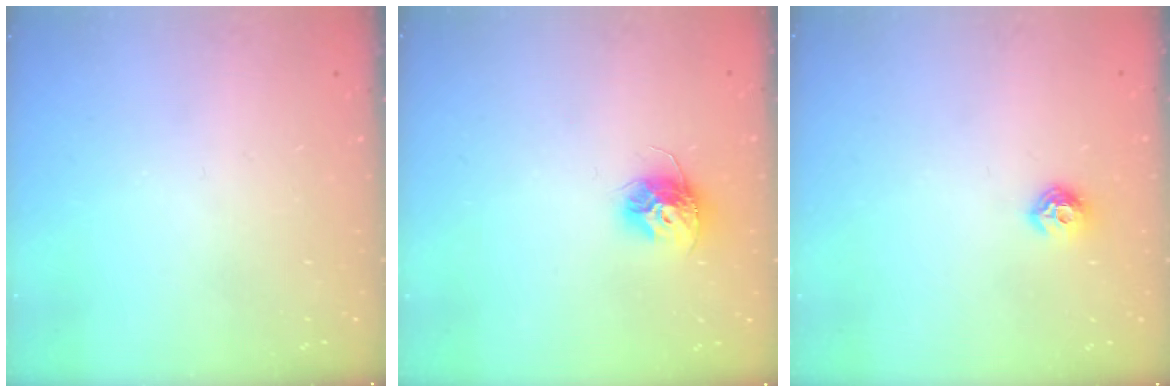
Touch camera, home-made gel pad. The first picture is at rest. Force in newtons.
{"total": 10.3, "press": 10.3, "slide": 0.7}
{"total": 6.8, "press": 6.8, "slide": 0.3}